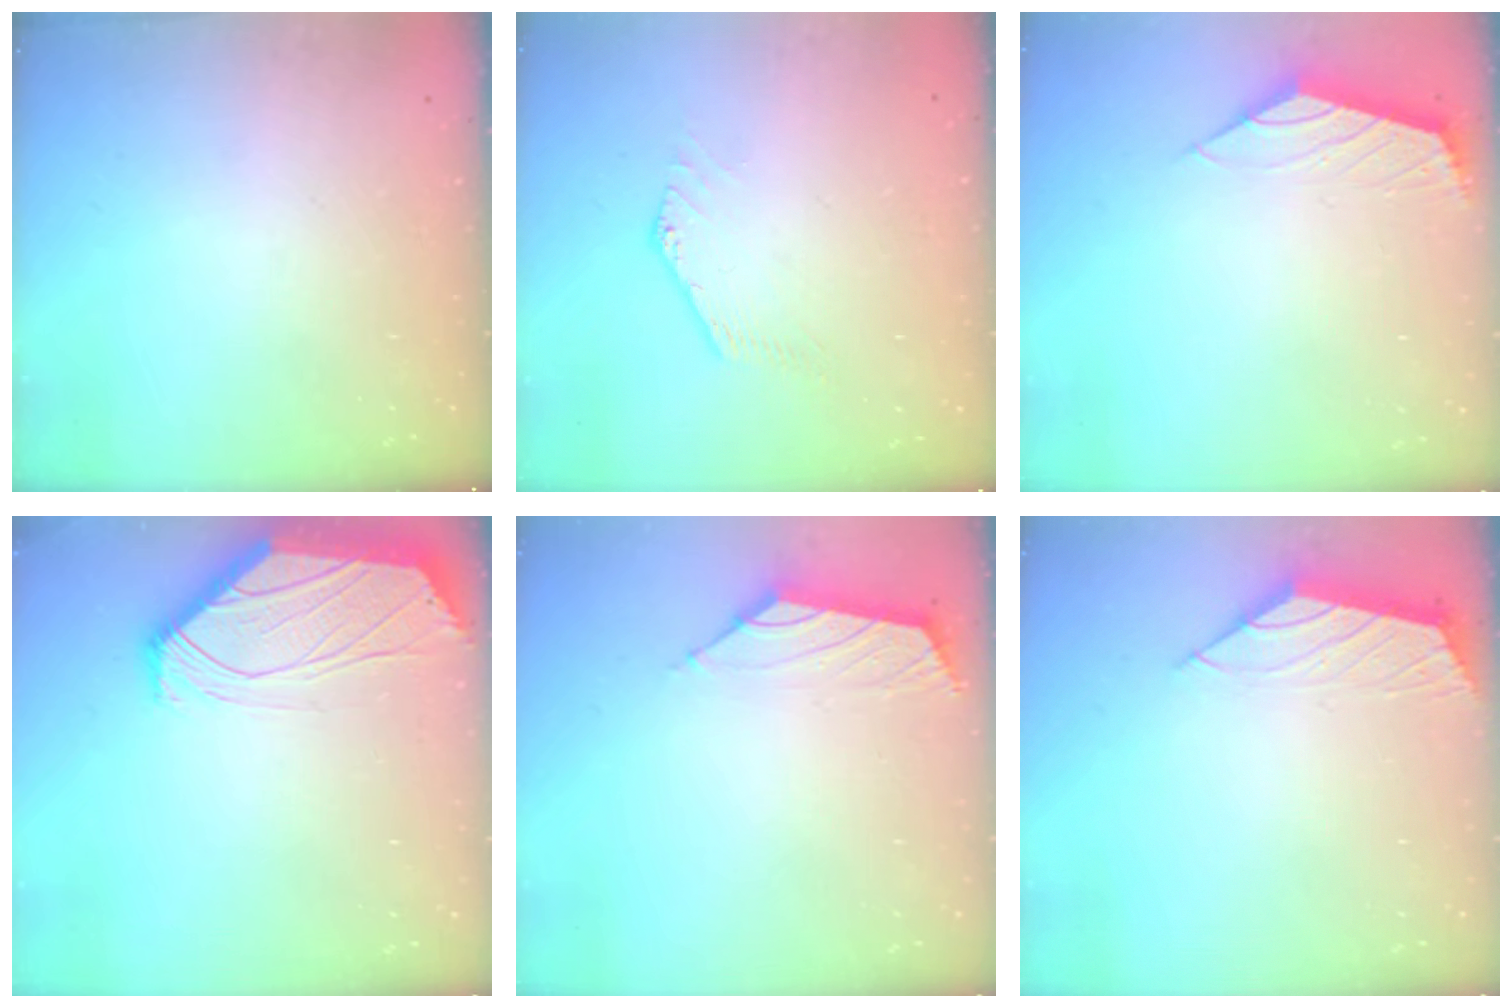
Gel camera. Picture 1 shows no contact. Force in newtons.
{"total": 0.6, "press": 0.3, "slide": 0.5}
{"total": 2.3, "press": 2.2, "slide": 0.6}
{"total": 0.7, "press": 0.5, "slide": 0.4}
{"total": 1.6, "press": 1.4, "slide": 0.6}
{"total": 2.1, "press": 2.0, "slide": 0.5}